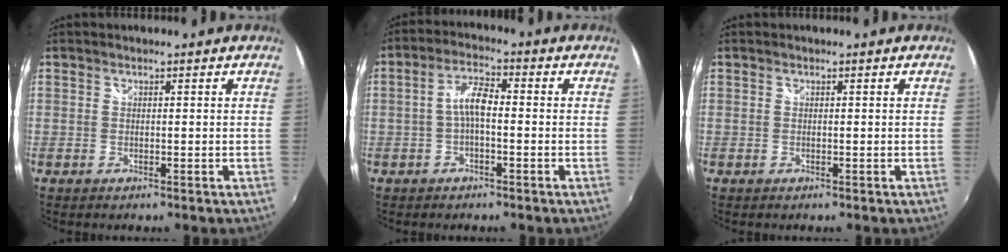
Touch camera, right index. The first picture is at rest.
{"total": 4.6, "force": [-1.0, 1.6, 4.2], "torque": [-0.085, 0.014, -0.021]}
{"total": 0.0}